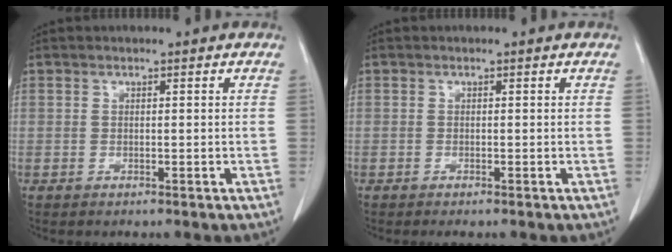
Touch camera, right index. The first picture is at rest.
{"total": 0.6, "force": [-0.5, 0.0, 0.4], "torque": [-0.010, -0.002, -0.007]}